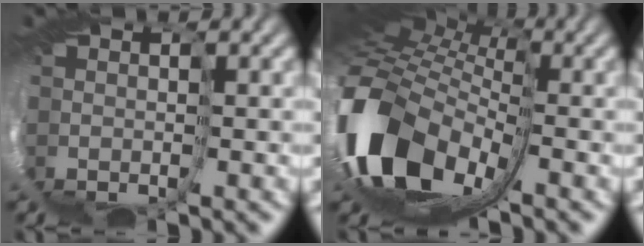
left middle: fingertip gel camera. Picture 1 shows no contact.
{"total": 7.8, "force": [-1.4, 5.3, 5.5], "torque": [-0.168, -0.028, -0.020]}